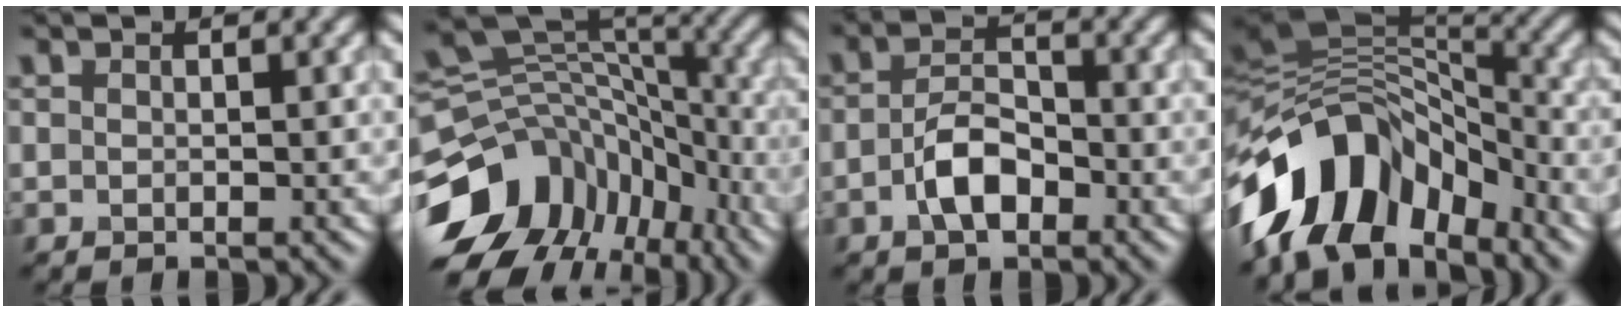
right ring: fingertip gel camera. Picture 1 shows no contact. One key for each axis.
{"total": 13.6, "fx": -6.3, "fy": 10.4, "fz": 6.2, "tx": -0.134, "ty": 0.027, "tz": -0.090}
{"total": 3.9, "fx": -1.7, "fy": 2.2, "fz": 2.9, "tx": -0.053, "ty": 0.004, "tz": -0.033}
{"total": 12.1, "fx": -6.5, "fy": 7.0, "fz": 7.4, "tx": -0.131, "ty": 0.025, "tz": -0.124}